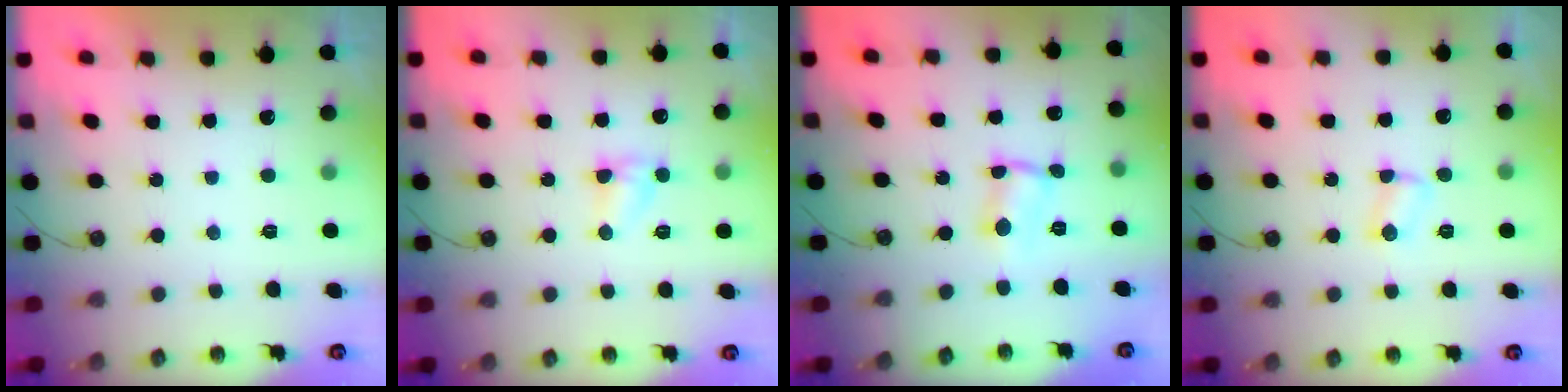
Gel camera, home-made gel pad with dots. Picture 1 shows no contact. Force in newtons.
{"total": 3.9, "press": 3.9, "slide": 0.4}
{"total": 2.9, "press": 1.3, "slide": 2.6}
{"total": 2.4, "press": 2.4, "slide": 0.4}